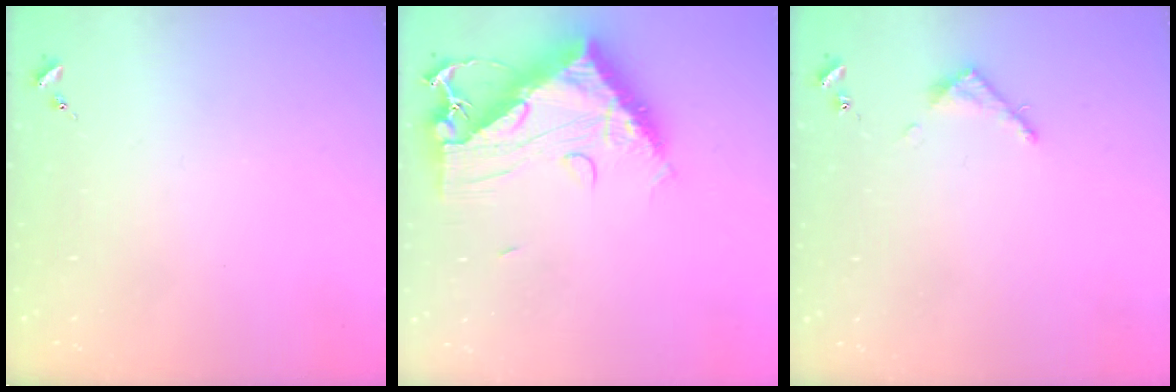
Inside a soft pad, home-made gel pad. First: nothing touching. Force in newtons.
{"total": 15.7, "press": 15.6, "slide": 1.5}
{"total": 3.5, "press": 3.5, "slide": 0.3}